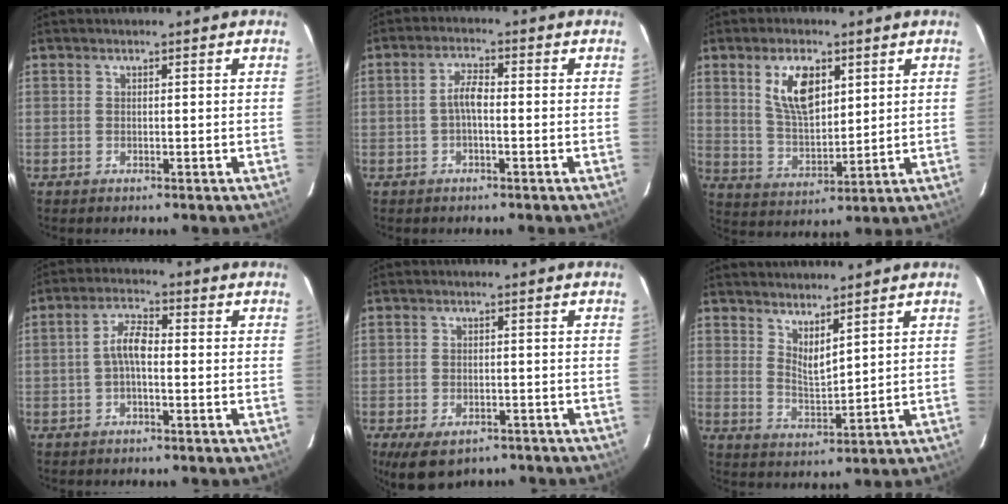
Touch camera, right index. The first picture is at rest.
{"total": 3.1, "force": [-0.8, 1.1, 2.8], "torque": [-0.058, 0.011, -0.016]}
{"total": 9.9, "force": [4.3, 4.9, 7.5], "torque": [-0.137, 0.005, 0.089]}
{"total": 4.3, "force": [-0.9, 1.8, 3.8], "torque": [-0.078, 0.016, -0.019]}
{"total": 8.3, "force": [-5.6, 4.3, 4.4], "torque": [-0.094, -0.019, -0.082]}
{"total": 4.8, "force": [3.9, 1.1, 2.6], "torque": [-0.042, -0.012, 0.068]}